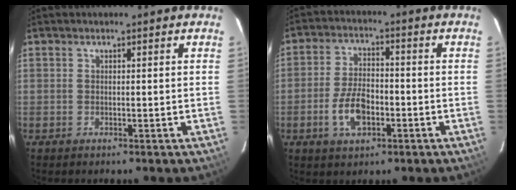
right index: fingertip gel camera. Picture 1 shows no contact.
{"total": 8.2, "force": [-3.0, 4.3, 6.3], "torque": [-0.130, 0.005, -0.051]}